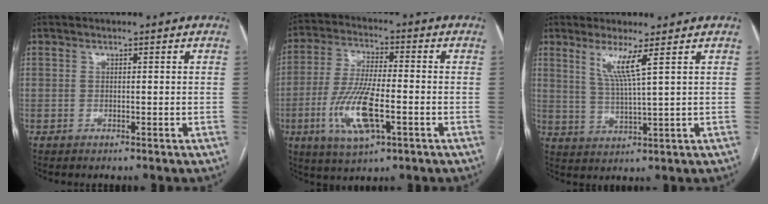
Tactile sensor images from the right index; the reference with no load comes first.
{"total": 12.0, "force": [-3.7, 3.0, 11.0], "torque": [-0.233, -0.010, -0.062]}
{"total": 5.2, "force": [2.7, -1.0, 4.4], "torque": [-0.088, -0.013, 0.054]}